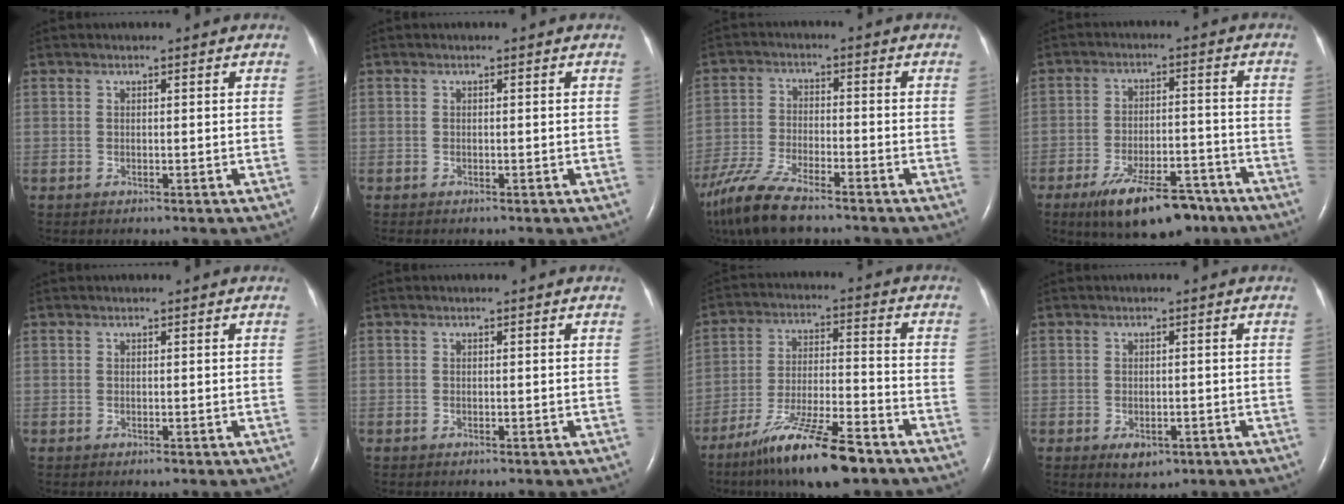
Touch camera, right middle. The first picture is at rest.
{"total": 0.8, "force": [-0.7, 0.2, 0.4], "torque": [-0.007, 0.000, -0.008]}
{"total": 11.5, "force": [-8.9, 2.4, 6.8], "torque": [-0.141, -0.028, -0.164]}
{"total": 12.9, "force": [-9.0, 4.6, 8.0], "torque": [-0.128, -0.004, -0.142]}
{"total": 0.0}
{"total": 0.0}
{"total": 14.3, "force": [-10.2, 1.7, 9.9], "torque": [-0.191, -0.025, -0.178]}
{"total": 3.1, "force": [-1.6, 1.7, 2.0], "torque": [-0.031, -0.001, -0.013]}